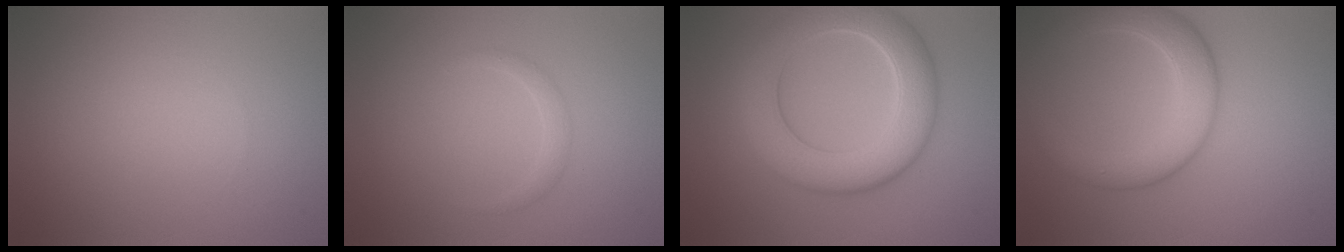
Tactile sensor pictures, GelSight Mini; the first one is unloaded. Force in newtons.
{"total": 1.1, "press": 1.1, "slide": 0.0}
{"total": 7.8, "press": 7.8, "slide": 0.7}
{"total": 5.8, "press": 5.7, "slide": 0.3}